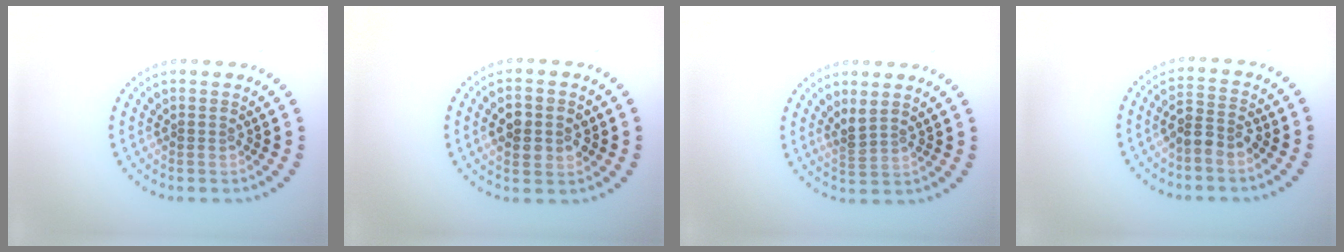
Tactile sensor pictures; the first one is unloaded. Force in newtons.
{"total": 3.8, "press": 3.8, "slide": 0.2}
{"total": 1.5, "press": 1.2, "slide": 0.9}
{"total": 2.6, "press": 2.4, "slide": 1.0}